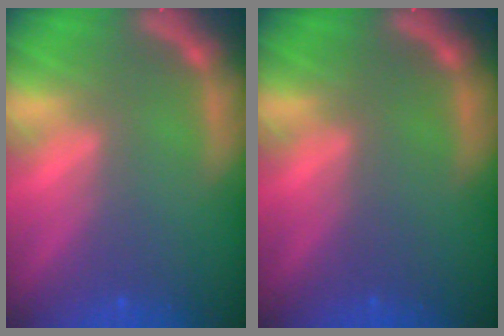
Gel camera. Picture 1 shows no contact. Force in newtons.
{"total": 0.0}